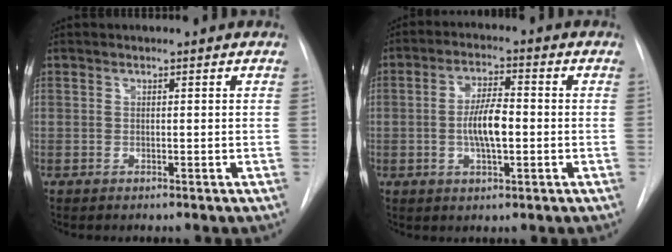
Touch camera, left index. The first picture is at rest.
{"total": 6.6, "force": [-0.9, 1.9, 6.3], "torque": [-0.124, 0.005, -0.018]}